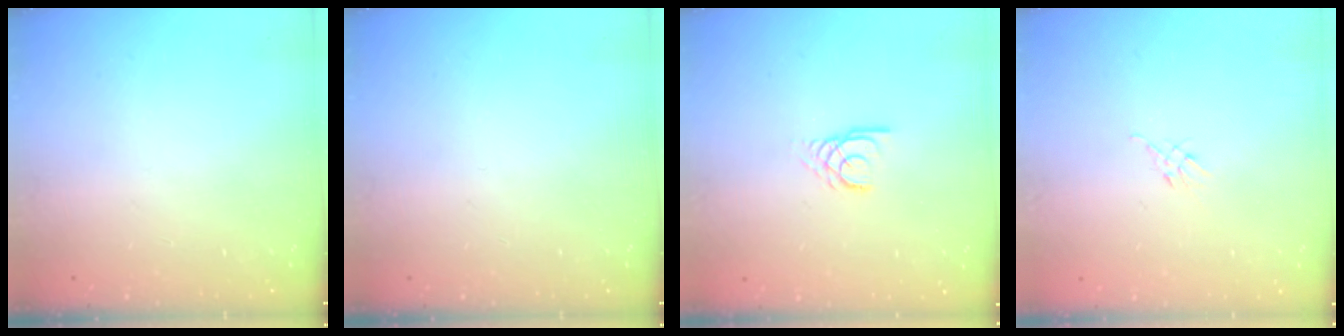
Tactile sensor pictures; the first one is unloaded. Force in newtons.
{"total": 0.0}
{"total": 2.2, "press": 2.2, "slide": 0.2}
{"total": 2.6, "press": 2.5, "slide": 0.7}